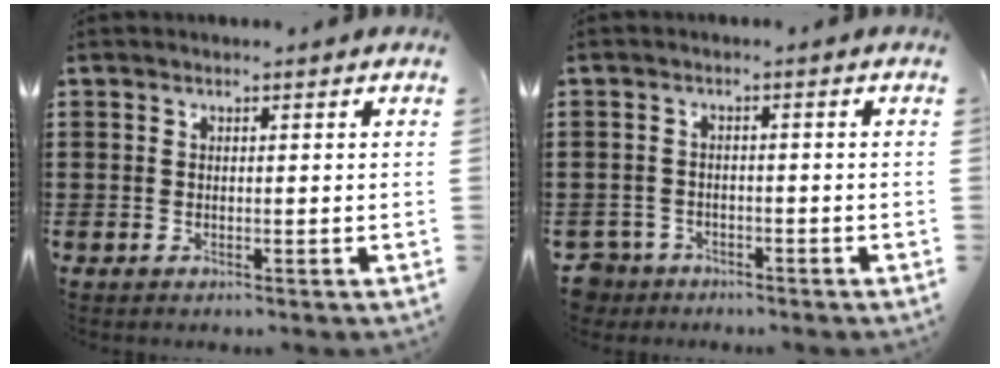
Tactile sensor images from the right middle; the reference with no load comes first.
{"total": 2.5, "force": [-2.3, 1.0, 0.0], "torque": [-0.023, -0.005, -0.056]}